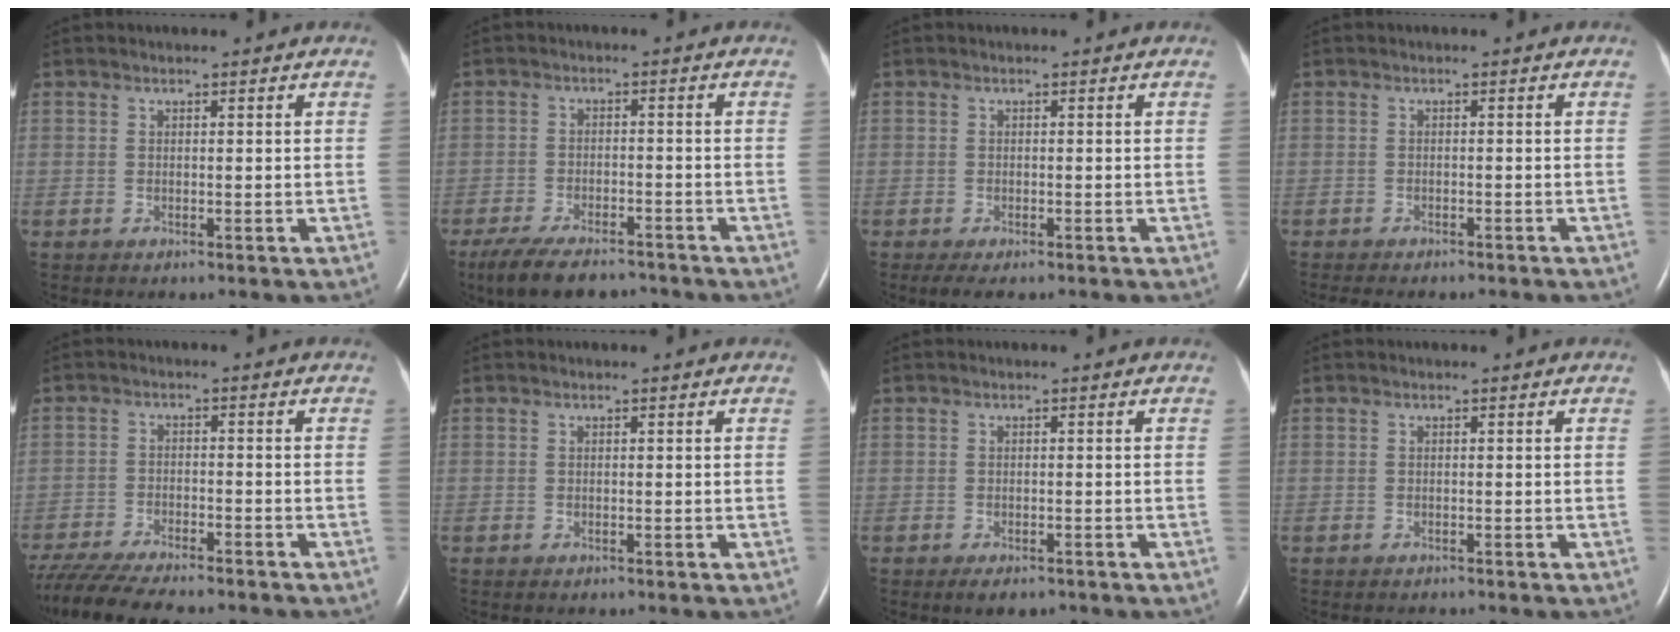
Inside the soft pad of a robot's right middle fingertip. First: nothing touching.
{"total": 10.4, "force": [-8.4, 3.4, 5.1], "torque": [-0.090, -0.014, -0.132]}
{"total": 3.0, "force": [-2.0, 1.0, 2.0], "torque": [-0.039, -0.010, -0.026]}
{"total": 8.2, "force": [-7.0, 2.0, 3.8], "torque": [-0.048, -0.004, -0.082]}
{"total": 14.6, "force": [-12.7, 2.4, 6.9], "torque": [-0.129, -0.027, -0.191]}
{"total": 0.0}
{"total": 2.6, "force": [-1.9, 1.0, 1.5], "torque": [-0.022, -0.003, -0.020]}
{"total": 1.0, "force": [-0.9, 0.1, 0.4], "torque": [-0.011, -0.005, -0.007]}